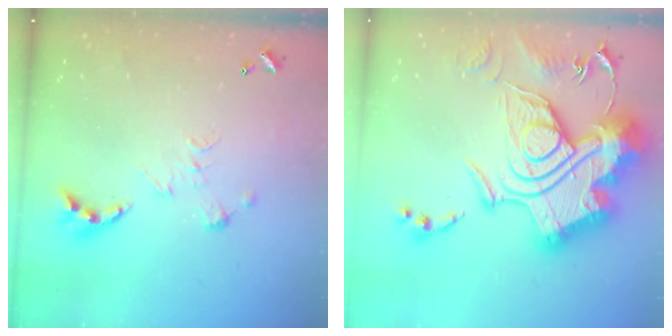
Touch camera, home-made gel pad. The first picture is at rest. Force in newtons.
{"total": 1.1, "press": 1.1, "slide": 0.0}